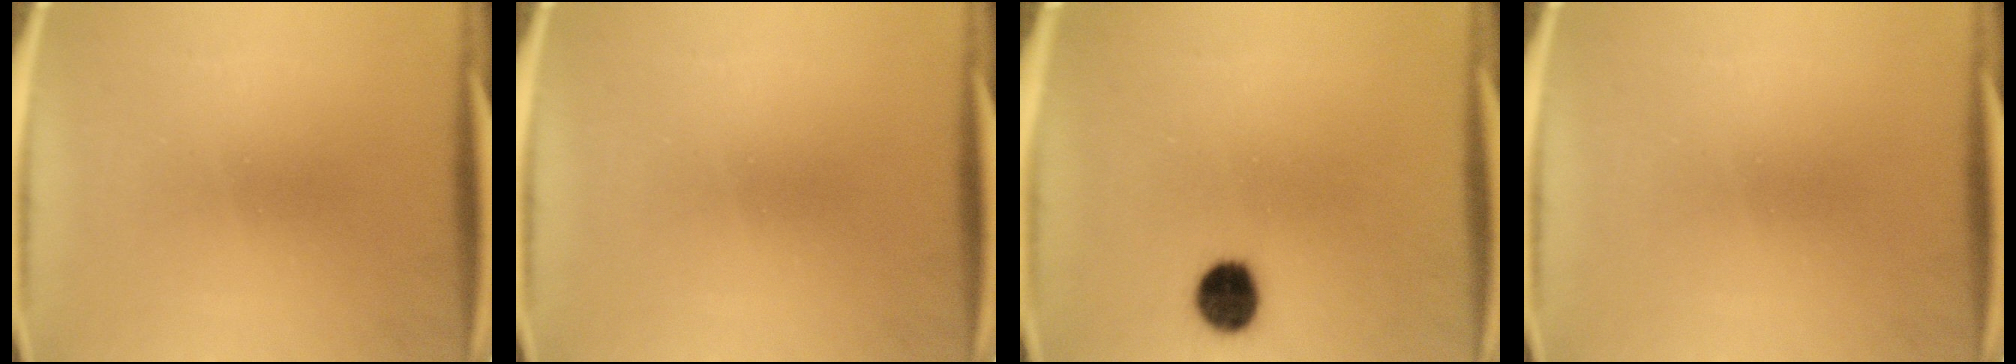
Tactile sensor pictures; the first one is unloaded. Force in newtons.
{"total": 0.0}
{"total": 6.7}
{"total": 0.0}